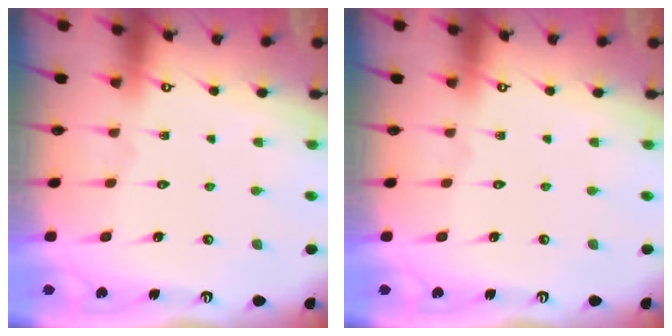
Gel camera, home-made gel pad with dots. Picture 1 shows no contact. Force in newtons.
{"total": 0.0}